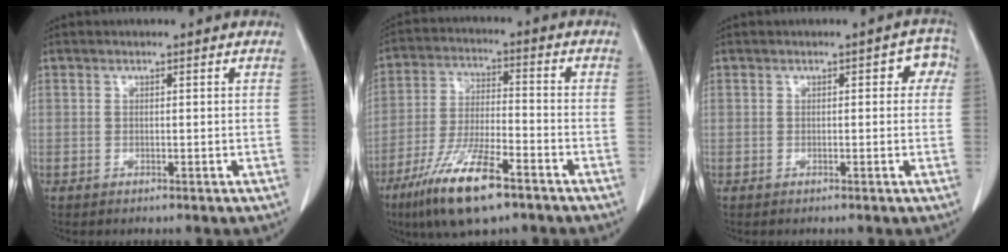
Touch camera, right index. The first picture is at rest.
{"total": 13.0, "force": [-8.2, 2.5, 9.8], "torque": [-0.195, -0.023, -0.147]}
{"total": 3.1, "force": [0.6, 1.7, 2.6], "torque": [-0.016, 0.023, 0.000]}